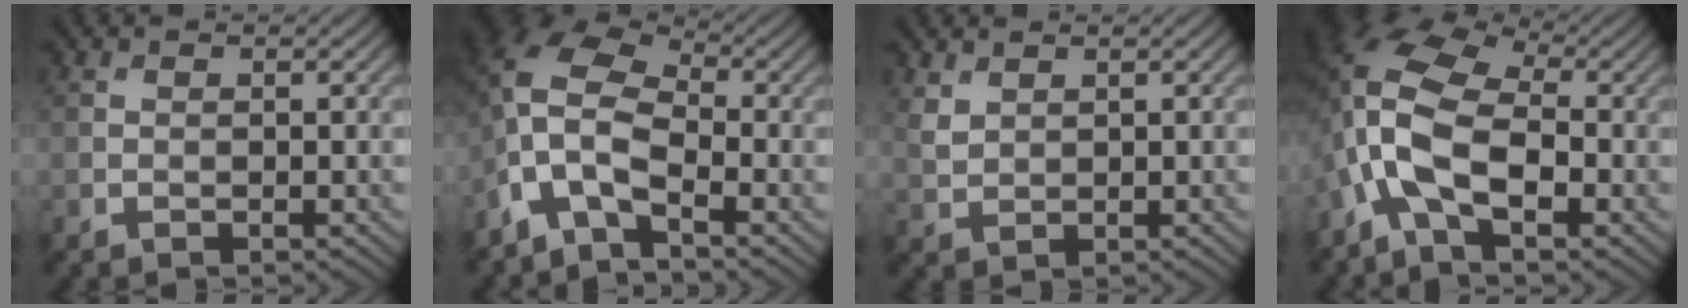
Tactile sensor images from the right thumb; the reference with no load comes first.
{"total": 8.5, "force": [-3.7, 4.4, 6.3], "torque": [-0.137, -0.001, -0.094]}
{"total": 2.1, "force": [1.5, 1.1, 0.9], "torque": [-0.030, -0.001, 0.036]}
{"total": 12.6, "force": [-2.4, 6.7, 10.4], "torque": [-0.236, 0.005, -0.064]}